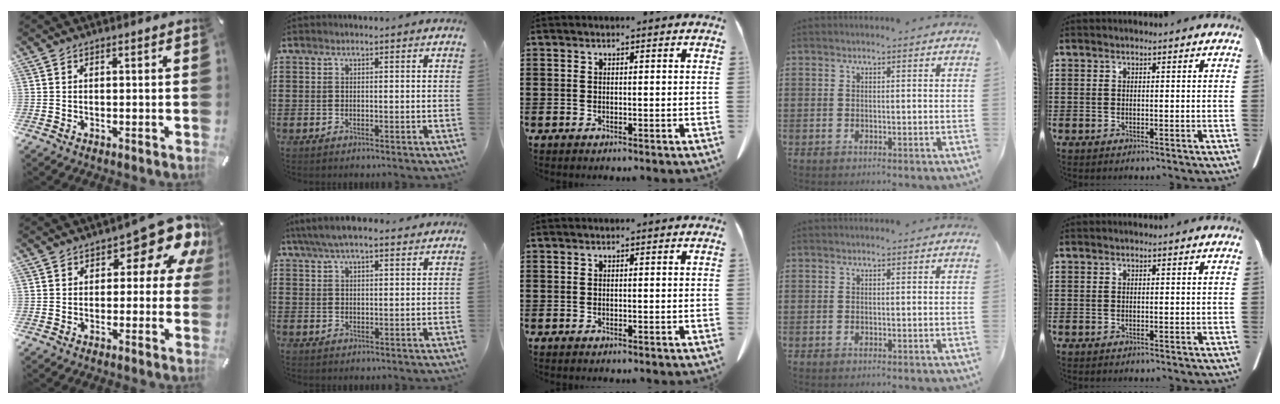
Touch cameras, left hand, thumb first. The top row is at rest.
{"thumb": {"total": 11.5, "force": [5.7, 5.4, 8.4], "torque": [-0.103, -0.043, 0.096]}, "index": {"total": 5.4, "force": [4.5, 1.6, 2.4], "torque": [-0.059, -0.002, 0.084]}}